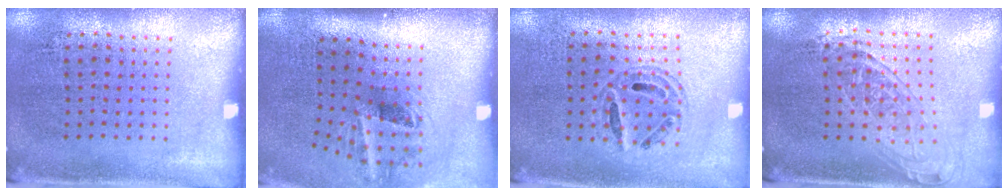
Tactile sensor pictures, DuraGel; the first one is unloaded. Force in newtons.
{"total": 2.2, "press": 1.3, "slide": 1.7}
{"total": 0.7, "press": 0.7, "slide": 0.2}
{"total": 1.5, "press": 1.2, "slide": 0.9}